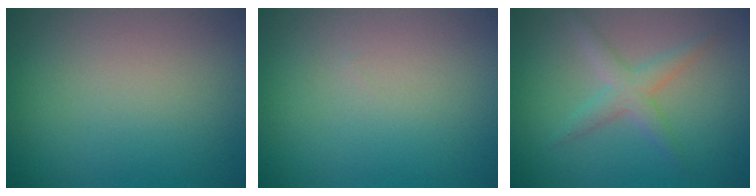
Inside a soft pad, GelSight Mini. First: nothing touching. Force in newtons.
{"total": 0.0}
{"total": 2.5, "press": 2.5, "slide": 0.0}